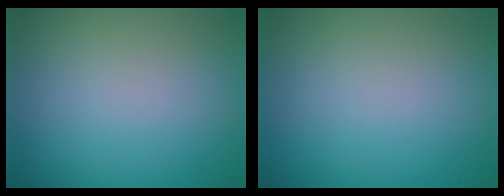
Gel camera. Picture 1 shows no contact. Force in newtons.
{"total": 0.0}